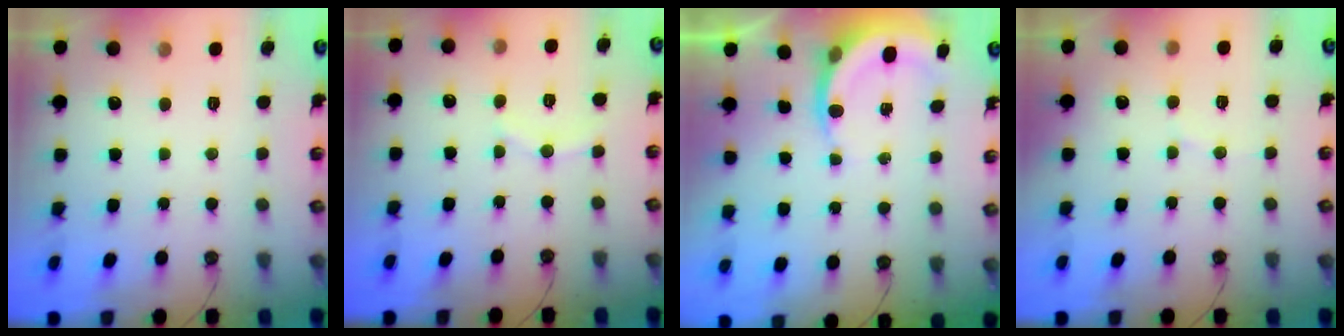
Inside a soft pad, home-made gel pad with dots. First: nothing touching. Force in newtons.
{"total": 7.1, "press": 7.1, "slide": 0.5}
{"total": 4.6, "press": 4.6, "slide": 0.4}
{"total": 5.9, "press": 5.6, "slide": 1.9}